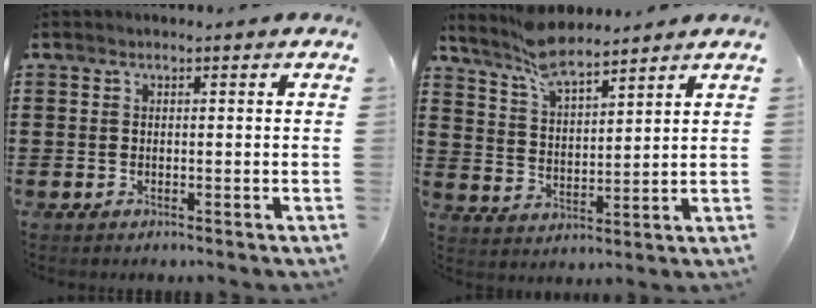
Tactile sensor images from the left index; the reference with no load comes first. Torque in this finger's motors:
{"motor_torque": [-1.68, -0.37, -0.85, -0.21]}